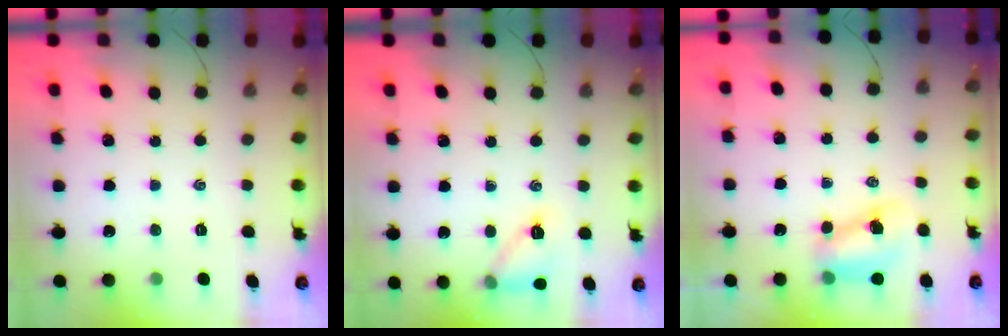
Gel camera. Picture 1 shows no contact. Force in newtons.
{"total": 10.4, "press": 10.4, "slide": 0.5}
{"total": 7.9, "press": 7.9, "slide": 1.0}